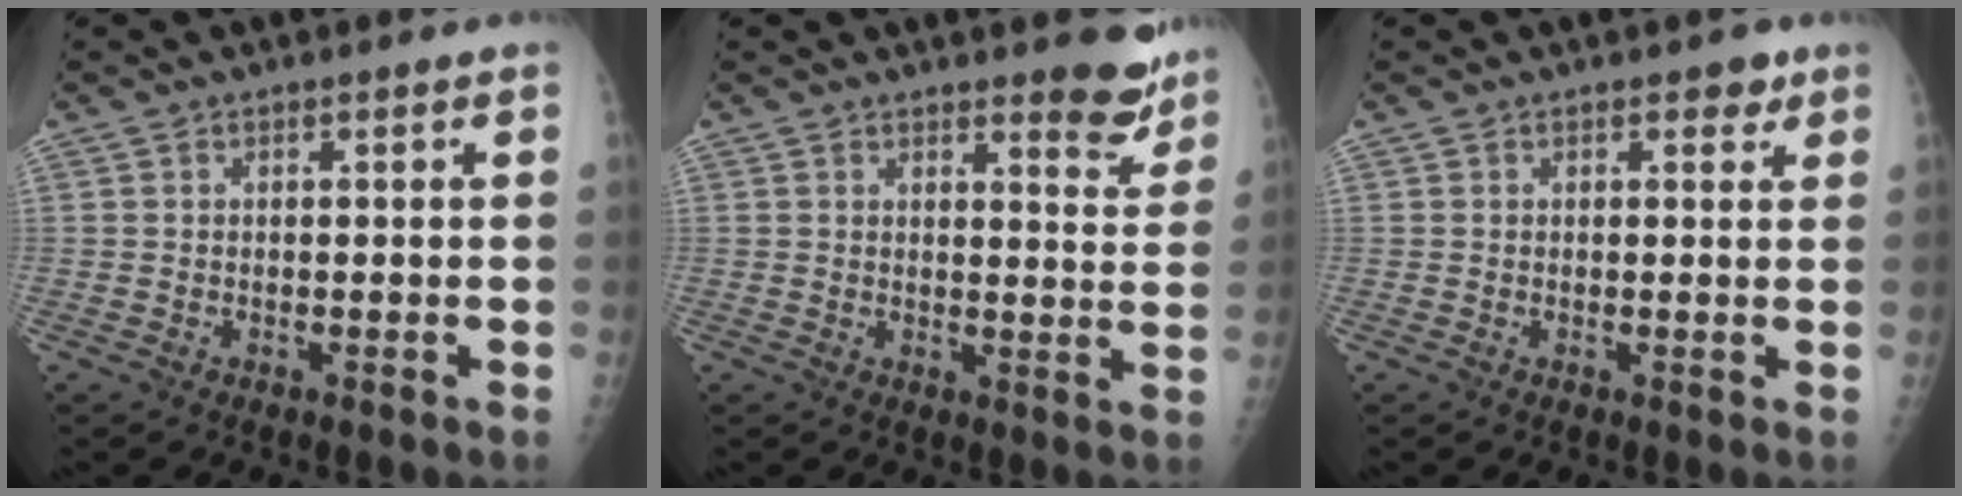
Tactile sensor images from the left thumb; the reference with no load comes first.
{"total": 6.5, "force": [5.2, 2.0, 3.3], "torque": [-0.014, -0.039, 0.059]}
{"total": 2.1, "force": [1.3, 1.3, 1.1], "torque": [0.004, -0.004, 0.013]}